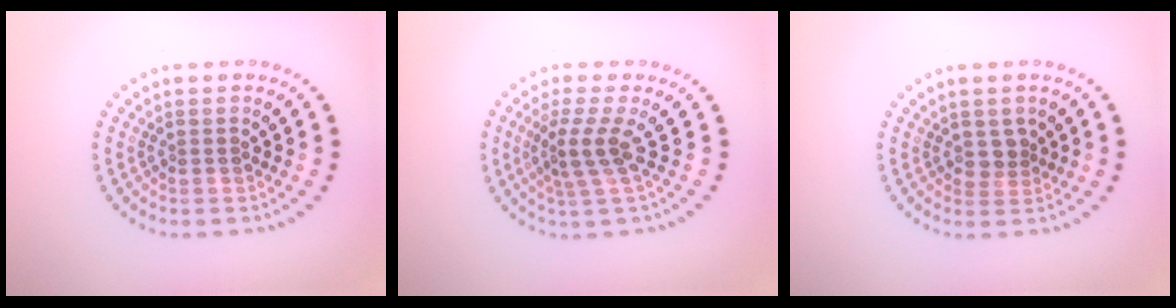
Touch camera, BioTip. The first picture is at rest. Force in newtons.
{"total": 2.8, "press": 1.9, "slide": 2.0}
{"total": 1.4, "press": 1.1, "slide": 0.9}